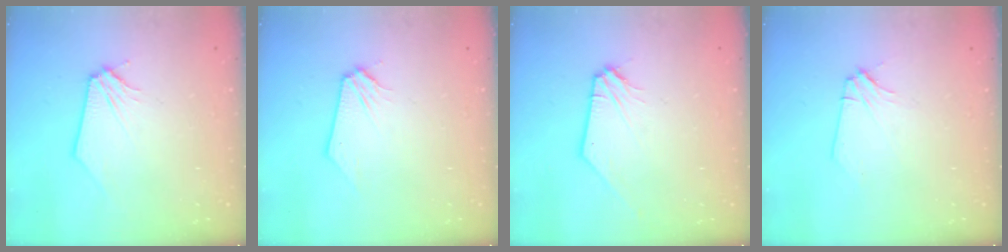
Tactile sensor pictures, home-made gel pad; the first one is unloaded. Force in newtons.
{"total": 0.0}
{"total": 1.2, "press": 1.2, "slide": 0.1}
{"total": 2.9, "press": 2.9, "slide": 0.5}